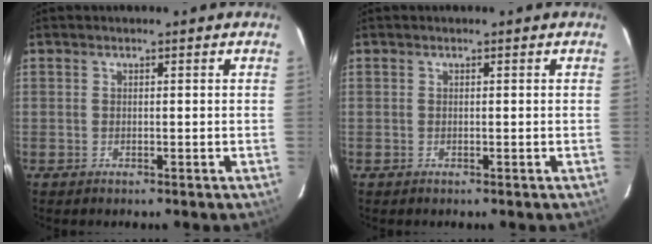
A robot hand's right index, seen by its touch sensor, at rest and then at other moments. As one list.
[{"total": 0.0}]